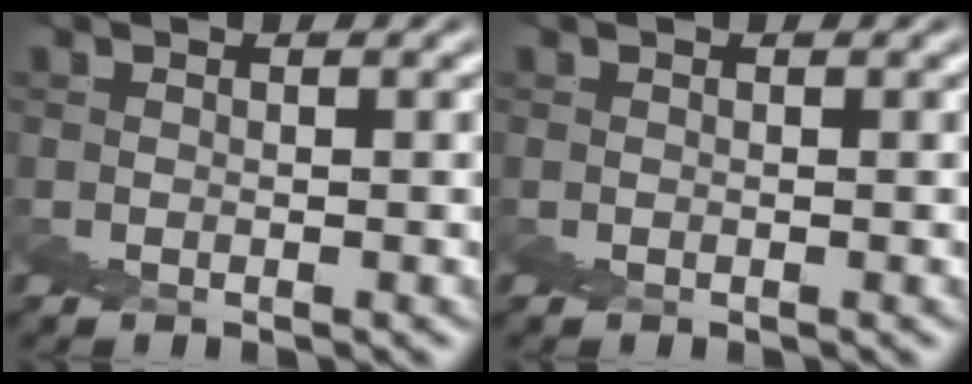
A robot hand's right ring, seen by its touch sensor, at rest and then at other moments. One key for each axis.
{"total": 0.0}